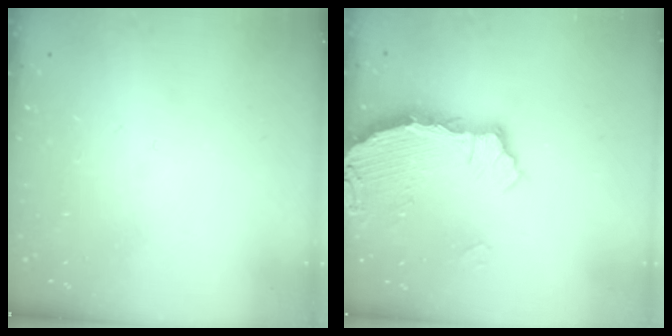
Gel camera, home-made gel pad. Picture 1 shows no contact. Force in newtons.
{"total": 3.9, "press": 3.9, "slide": 0.4}